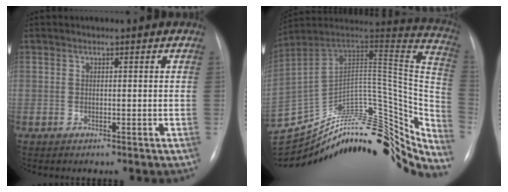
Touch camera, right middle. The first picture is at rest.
{"total": 35.9, "force": [-29.1, 12.6, 16.9], "torque": [-0.220, 0.020, -0.400]}